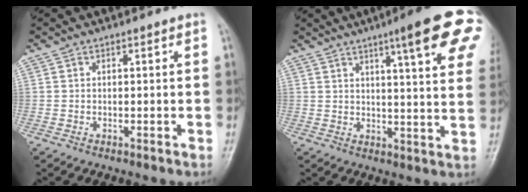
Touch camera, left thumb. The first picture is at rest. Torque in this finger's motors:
{"motor_torque": [2.41, 1.64, 1.77, -1.00, 0.10]}